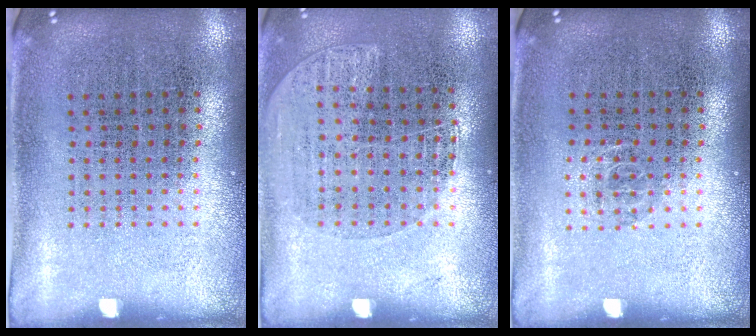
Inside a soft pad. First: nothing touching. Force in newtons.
{"total": 1.1, "press": 1.0, "slide": 0.5}
{"total": 0.6, "press": 0.4, "slide": 0.4}